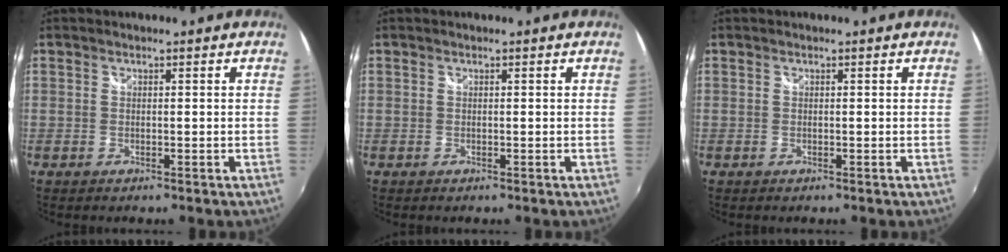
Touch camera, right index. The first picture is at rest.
{"total": 0.0}
{"total": 0.0}